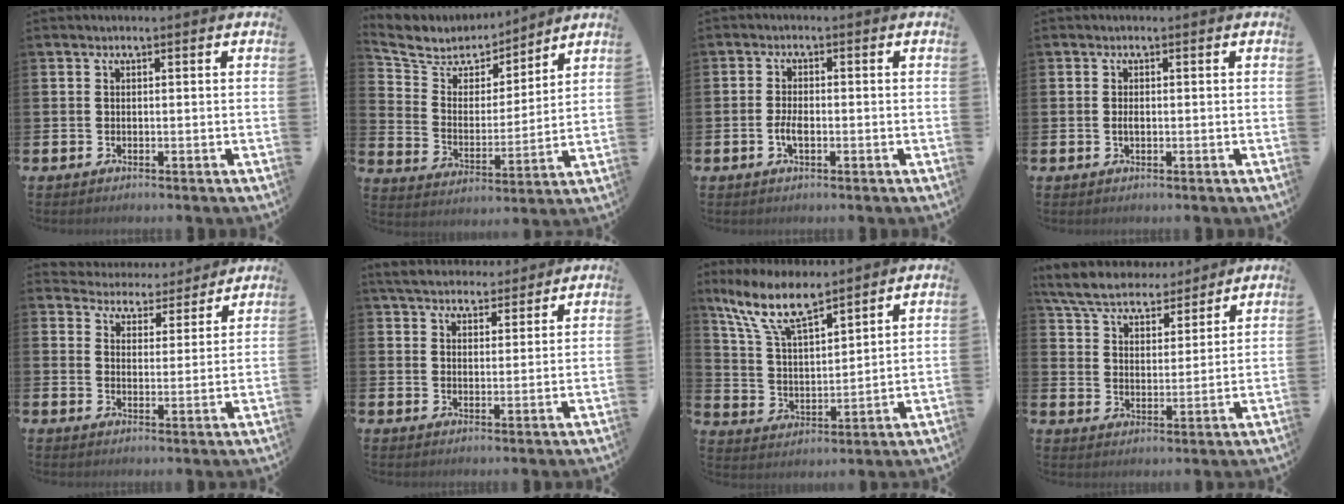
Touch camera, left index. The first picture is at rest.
{"total": 6.4, "force": [5.9, 2.5, -0.1], "torque": [-0.048, -0.048, 0.103]}
{"total": 2.4, "force": [-0.9, 1.0, 2.0], "torque": [-0.036, 0.001, -0.017]}
{"total": 0.9, "force": [-0.3, 0.4, 0.8], "torque": [-0.013, 0.002, -0.006]}
{"total": 4.5, "force": [4.3, 1.2, -0.5], "torque": [-0.012, -0.040, 0.072]}
{"total": 5.5, "force": [5.3, 1.5, 0.7], "torque": [-0.031, -0.024, 0.097]}
{"total": 10.5, "force": [8.4, 3.0, 5.5], "torque": [-0.140, -0.024, 0.153]}
{"total": 7.0, "force": [6.6, 1.8, 1.2], "torque": [-0.060, -0.036, 0.119]}